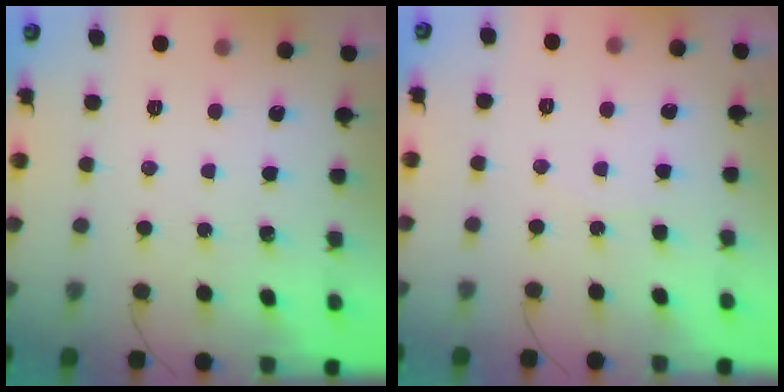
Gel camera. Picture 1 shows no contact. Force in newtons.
{"total": 3.3, "press": 3.3, "slide": 0.3}